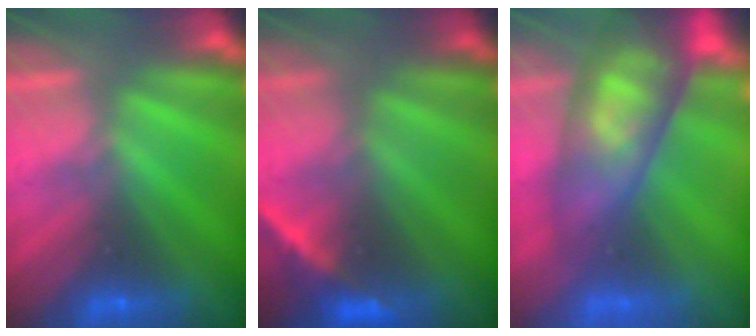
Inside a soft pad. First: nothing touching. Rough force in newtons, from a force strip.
{"total": 2.2}
{"total": 11.2}